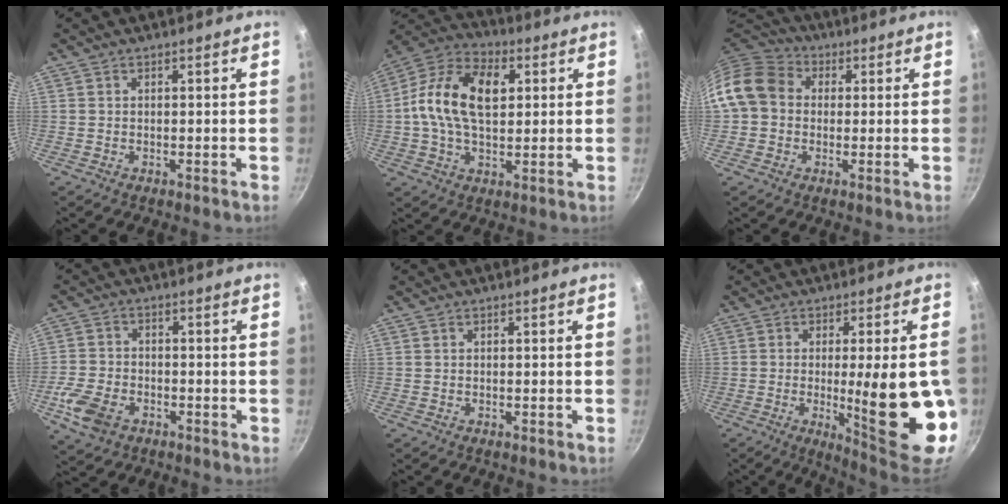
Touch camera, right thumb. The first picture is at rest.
{"total": 16.0, "force": [2.4, 9.8, 12.4], "torque": [-0.208, 0.019, 0.023]}
{"total": 11.3, "force": [1.0, 9.5, 6.0], "torque": [-0.081, 0.024, 0.001]}
{"total": 8.3, "force": [-3.6, 5.5, 5.0], "torque": [-0.102, 0.017, -0.074]}
{"total": 0.0}
{"total": 19.1, "force": [-2.7, 4.3, 18.4], "torque": [-0.229, -0.014, -0.025]}